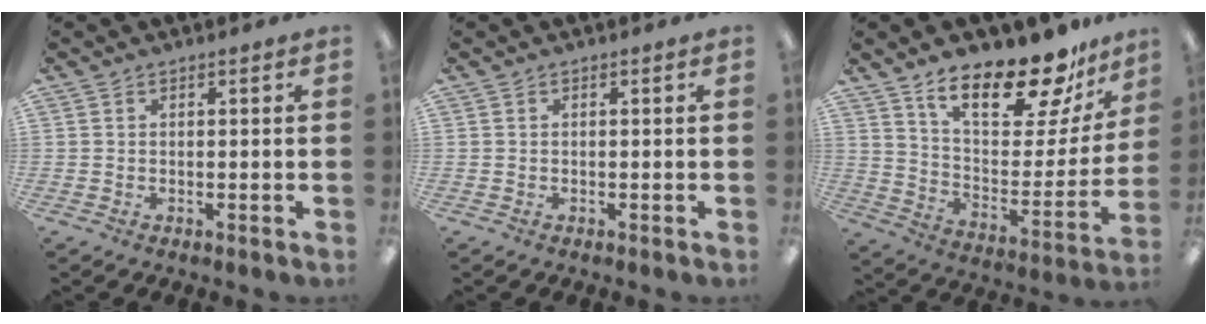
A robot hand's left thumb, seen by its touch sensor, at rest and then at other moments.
{"total": 0.0}
{"total": 21.4, "force": [16.5, 6.7, 11.8], "torque": [-0.183, -0.112, 0.276]}